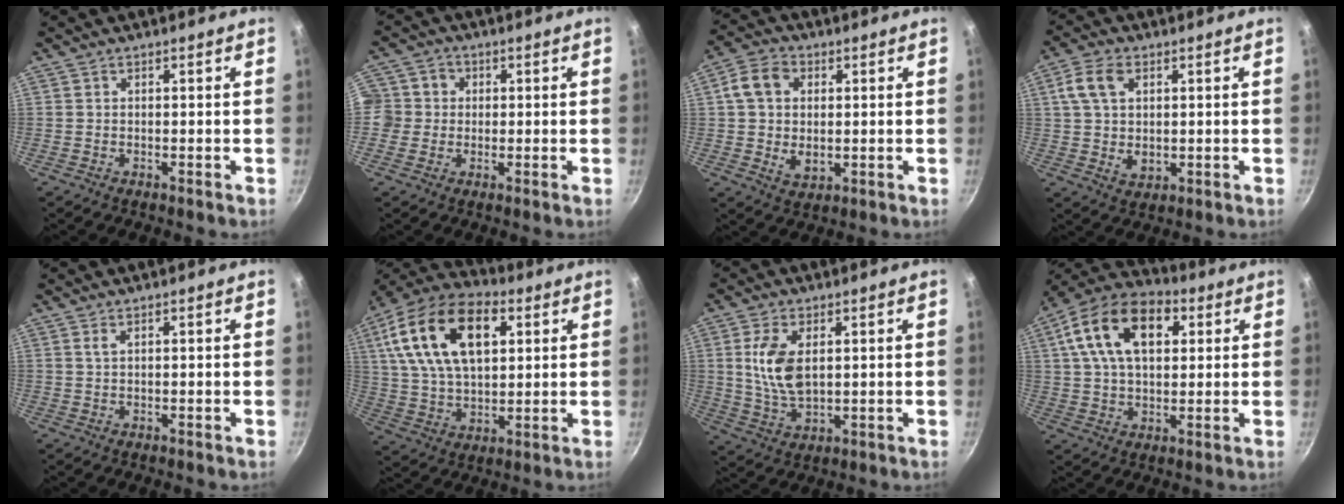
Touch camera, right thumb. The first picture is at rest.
{"total": 7.2, "force": [0.4, 7.0, 1.6], "torque": [-0.013, 0.017, 0.003]}
{"total": 10.2, "force": [1.5, 7.5, 6.9], "torque": [-0.105, 0.002, 0.027]}
{"total": 9.1, "force": [2.2, 6.0, 6.5], "torque": [-0.119, -0.001, 0.046]}
{"total": 0.9, "force": [0.5, 0.3, 0.7], "torque": [-0.016, 0.004, 0.011]}
{"total": 22.0, "force": [6.9, 12.5, 16.7], "torque": [-0.297, 0.005, 0.117]}
{"total": 9.3, "force": [1.9, 5.0, 7.6], "torque": [-0.151, -0.012, 0.044]}
{"total": 17.8, "force": [5.3, 10.7, 13.2], "torque": [-0.221, 0.013, 0.082]}